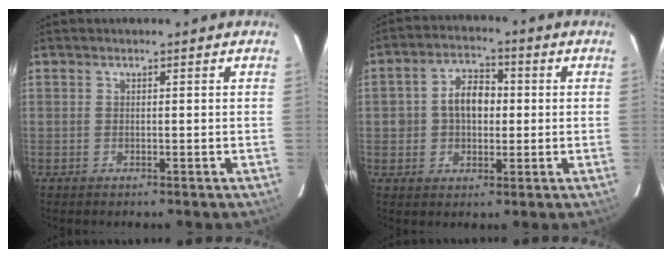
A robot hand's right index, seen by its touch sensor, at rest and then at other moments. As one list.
[{"total": 7.2, "force": [0.2, 5.2, 5.0], "torque": [-0.088, 0.023, 0.010]}]